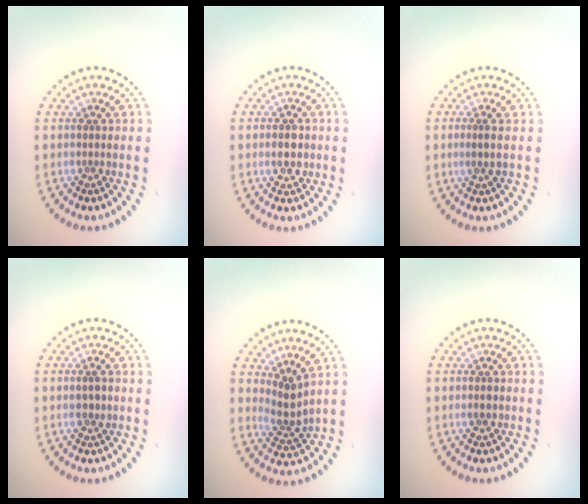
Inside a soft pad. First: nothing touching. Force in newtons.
{"total": 2.2, "press": 2.2, "slide": 0.1}
{"total": 0.9, "press": 0.7, "slide": 0.6}
{"total": 1.5, "press": 1.5, "slide": 0.1}
{"total": 2.6, "press": 1.9, "slide": 1.7}
{"total": 1.3, "press": 1.3, "slide": 0.2}